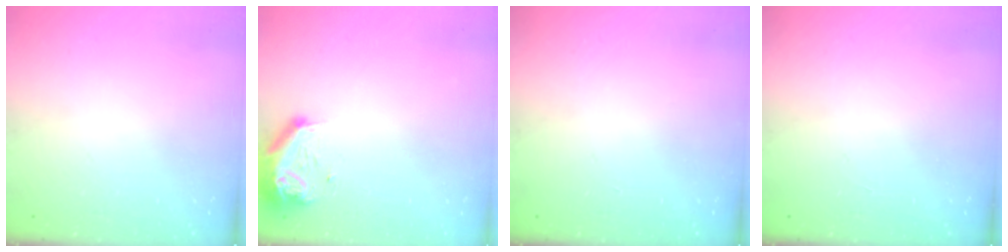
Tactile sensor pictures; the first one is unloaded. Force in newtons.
{"total": 9.6, "press": 9.5, "slide": 0.6}
{"total": 0.0}
{"total": 0.9, "press": 0.0, "slide": 0.9}